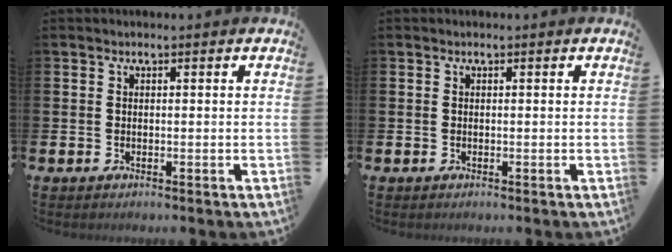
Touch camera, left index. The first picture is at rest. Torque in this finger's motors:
{"motor_torque": [-0.01, 0.02, -0.01, 0.01]}